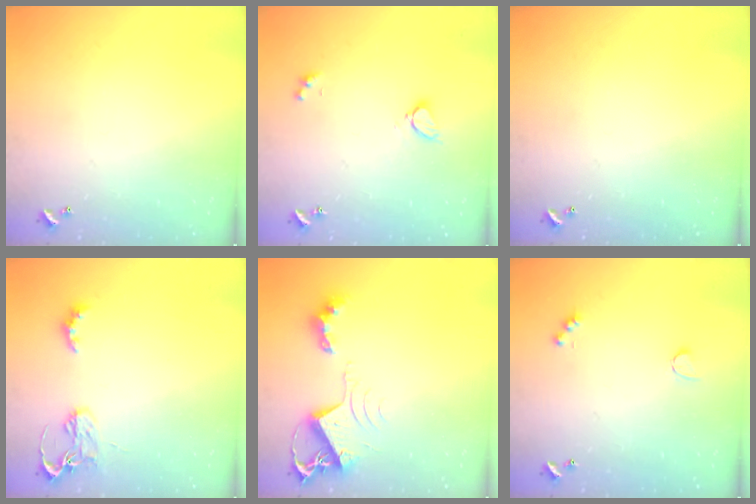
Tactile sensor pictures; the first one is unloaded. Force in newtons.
{"total": 3.1, "press": 3.1, "slide": 0.3}
{"total": 0.0}
{"total": 2.9, "press": 2.8, "slide": 0.6}
{"total": 10.1, "press": 10.1, "slide": 0.9}
{"total": 2.6, "press": 2.5, "slide": 0.5}